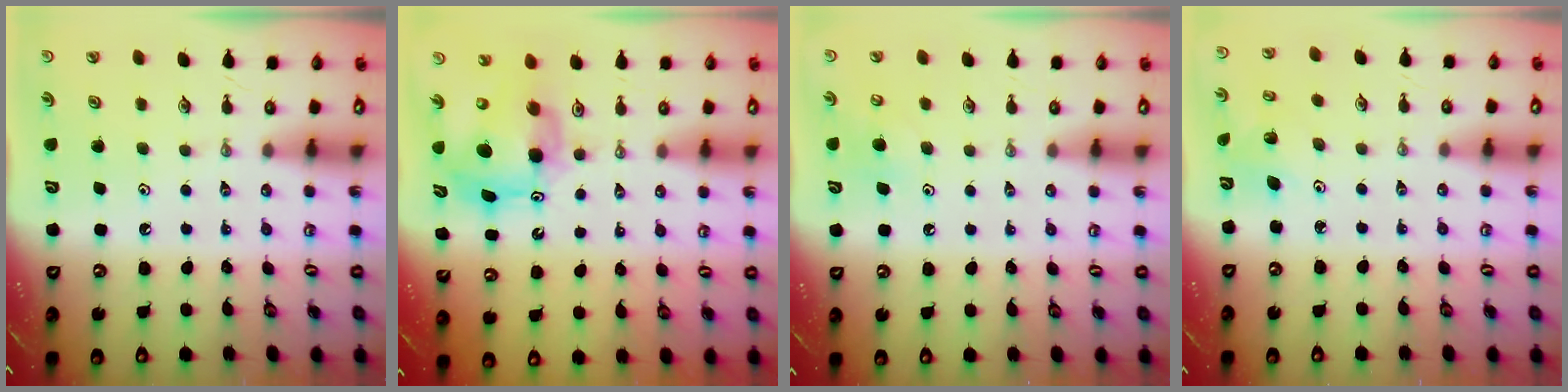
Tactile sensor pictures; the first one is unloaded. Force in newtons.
{"total": 9.9, "press": 9.8, "slide": 1.3}
{"total": 6.4, "press": 6.3, "slide": 0.8}
{"total": 2.7, "press": 2.7, "slide": 0.3}